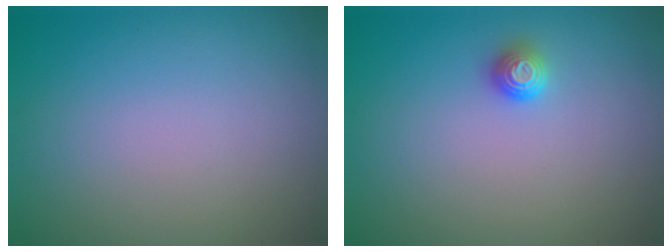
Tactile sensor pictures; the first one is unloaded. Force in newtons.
{"total": 1.1, "press": 1.0, "slide": 0.4}